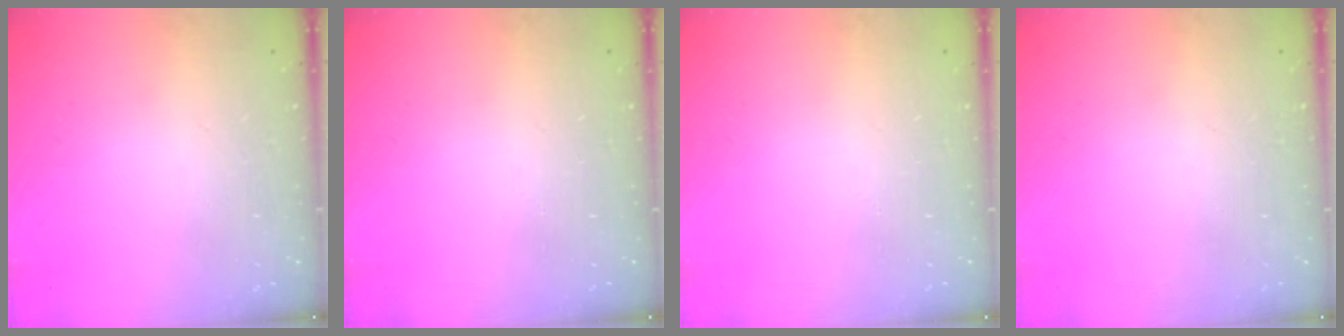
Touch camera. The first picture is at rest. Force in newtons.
{"total": 0.0}
{"total": 0.0}
{"total": 0.0}